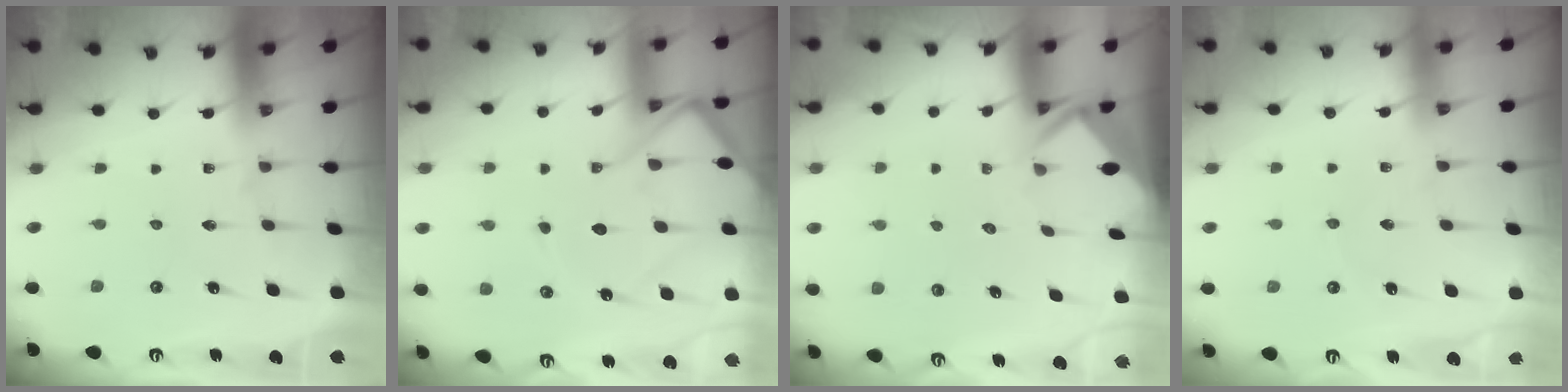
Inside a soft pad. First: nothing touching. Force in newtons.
{"total": 14.0, "press": 13.9, "slide": 1.6}
{"total": 2.8, "press": 2.8, "slide": 0.1}
{"total": 1.2, "press": 1.2, "slide": 0.2}